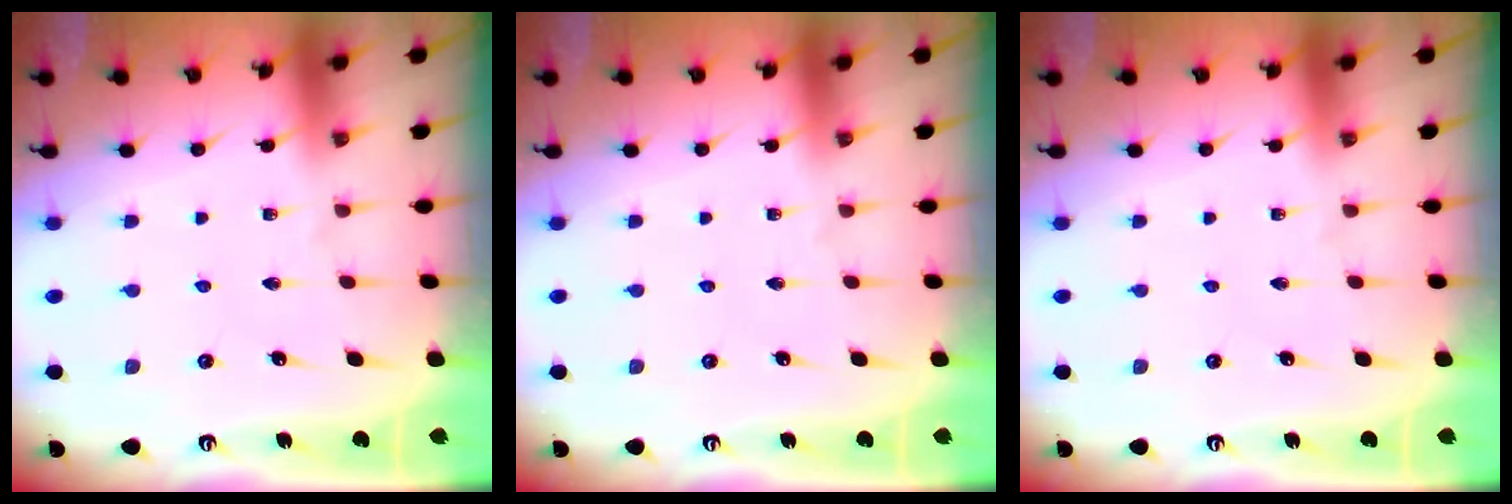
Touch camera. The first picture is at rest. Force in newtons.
{"total": 0.0}
{"total": 0.0}